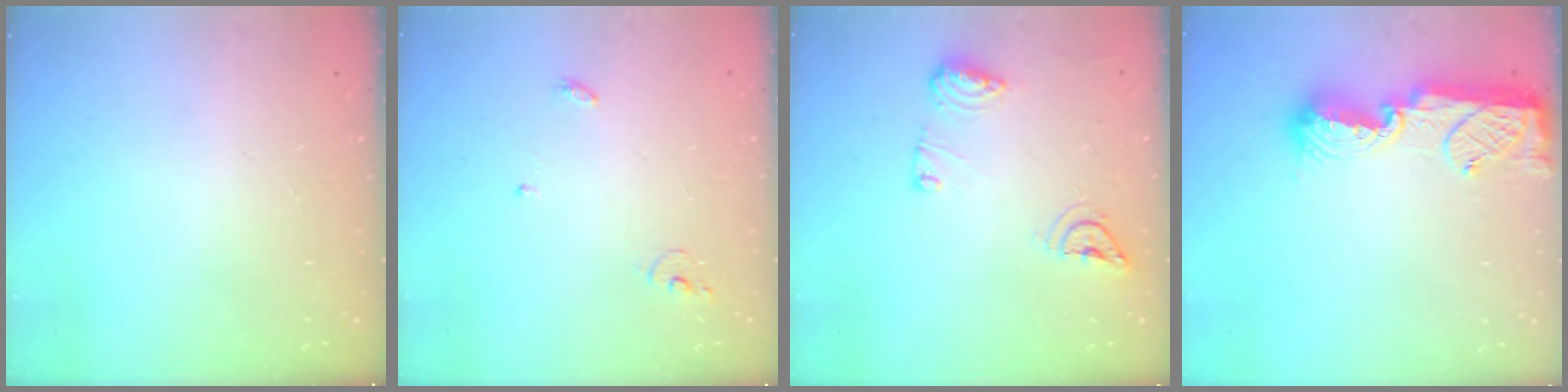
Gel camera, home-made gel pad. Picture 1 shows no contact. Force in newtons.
{"total": 3.8, "press": 3.8, "slide": 0.4}
{"total": 9.7, "press": 9.7, "slide": 0.3}
{"total": 11.0, "press": 11.0, "slide": 0.6}